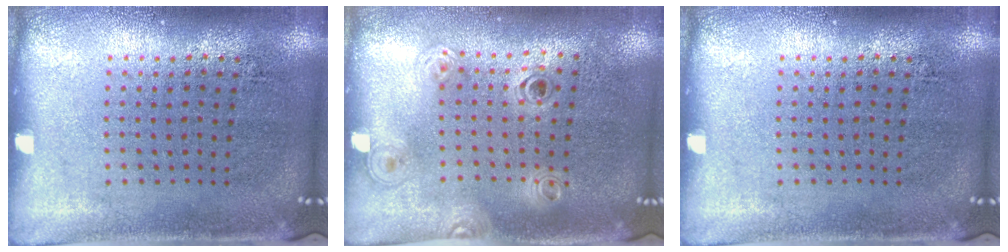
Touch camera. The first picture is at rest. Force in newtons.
{"total": 1.2, "press": 1.1, "slide": 0.5}
{"total": 0.0}